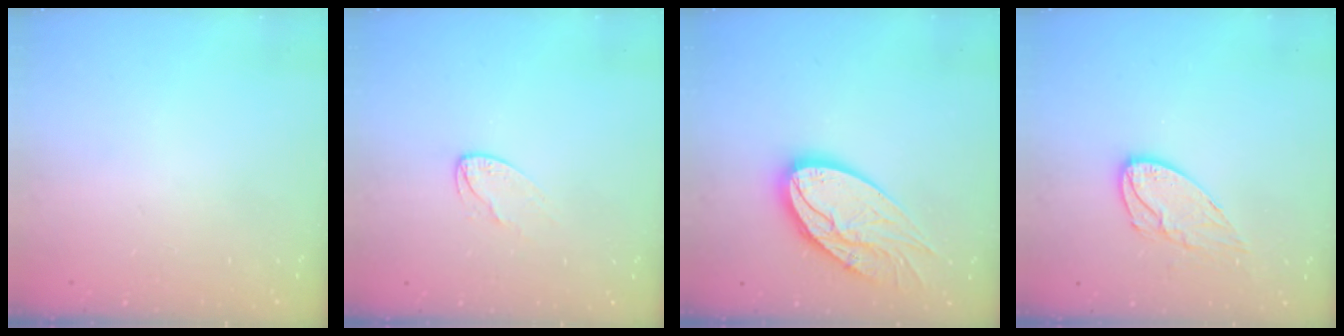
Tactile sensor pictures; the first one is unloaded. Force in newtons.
{"total": 4.8, "press": 4.8, "slide": 0.4}
{"total": 18.2, "press": 18.1, "slide": 1.7}
{"total": 9.9, "press": 9.9, "slide": 0.7}